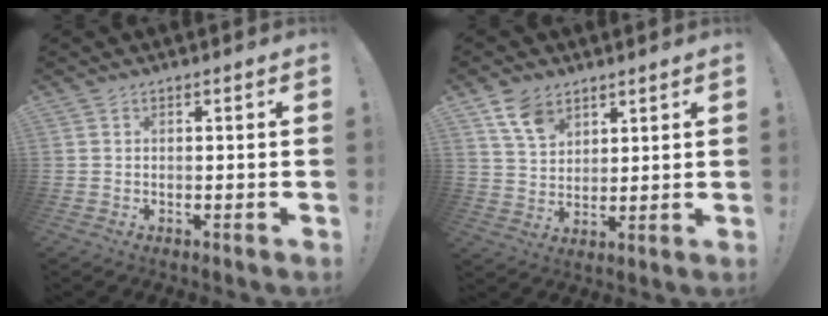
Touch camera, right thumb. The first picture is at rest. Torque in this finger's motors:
{"motor_torque": [0.65, 0.58, 0.22, -0.13, 0.00]}